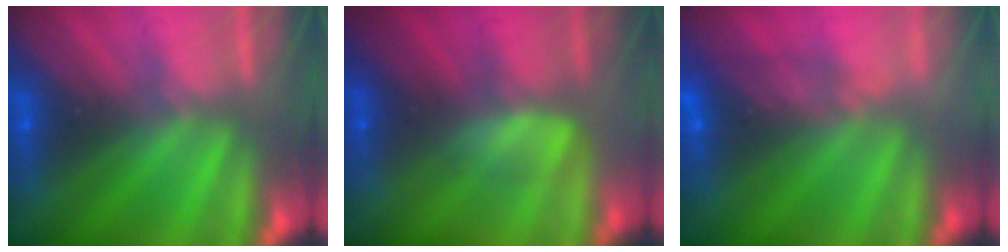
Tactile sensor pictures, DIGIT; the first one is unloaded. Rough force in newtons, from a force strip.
{"total": 2.5}
{"total": 4.8}